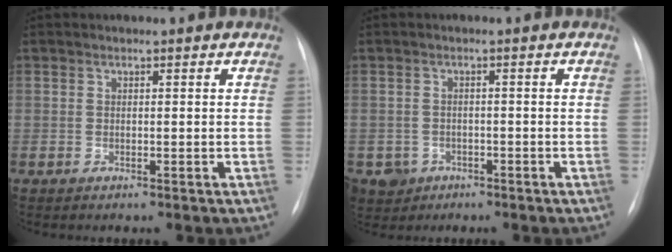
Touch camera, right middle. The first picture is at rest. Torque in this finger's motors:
{"motor_torque": [0.10, -0.10, 0.09, 0.03]}